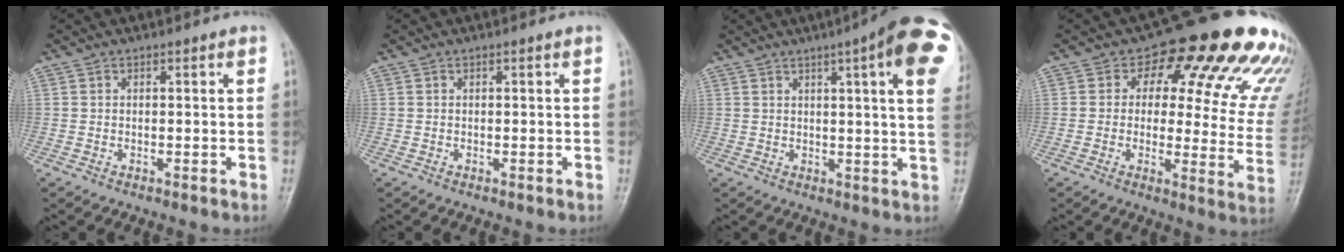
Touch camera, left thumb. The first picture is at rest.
{"total": 0.0}
{"total": 17.0, "force": [6.9, 2.8, 15.3], "torque": [-0.186, -0.009, 0.072]}
{"total": 22.1, "force": [12.0, 10.7, 15.2], "torque": [-0.145, -0.029, 0.127]}